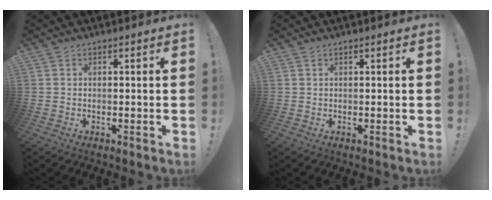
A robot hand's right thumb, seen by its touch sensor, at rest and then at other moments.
{"total": 0.0}